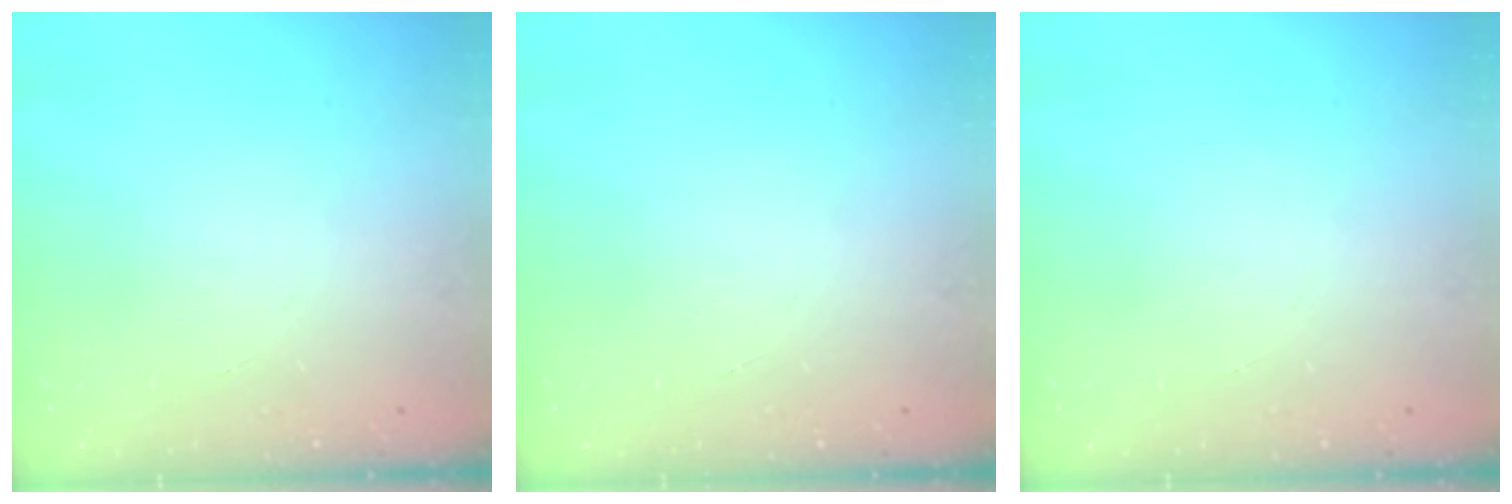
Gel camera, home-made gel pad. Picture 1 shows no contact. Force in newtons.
{"total": 0.0}
{"total": 0.0}